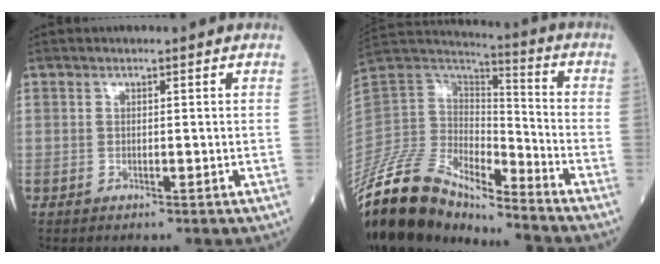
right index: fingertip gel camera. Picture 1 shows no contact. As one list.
[{"total": 17.9, "force": [-15.4, 5.2, 7.5], "torque": [-0.153, 0.035, -0.294]}]